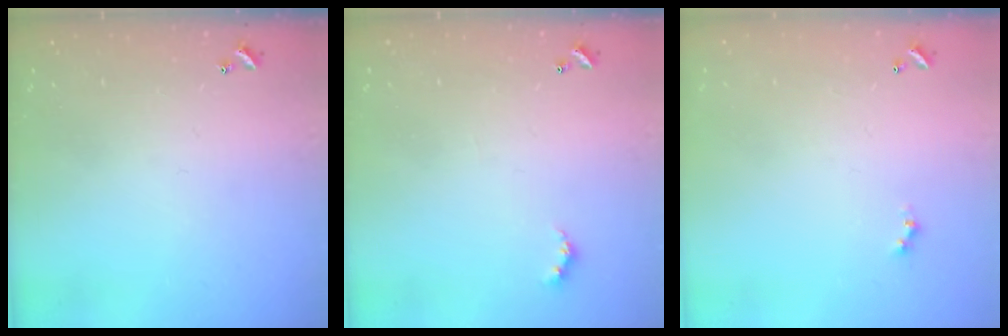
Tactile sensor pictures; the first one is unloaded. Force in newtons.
{"total": 3.4, "press": 3.3, "slide": 0.6}
{"total": 0.0}